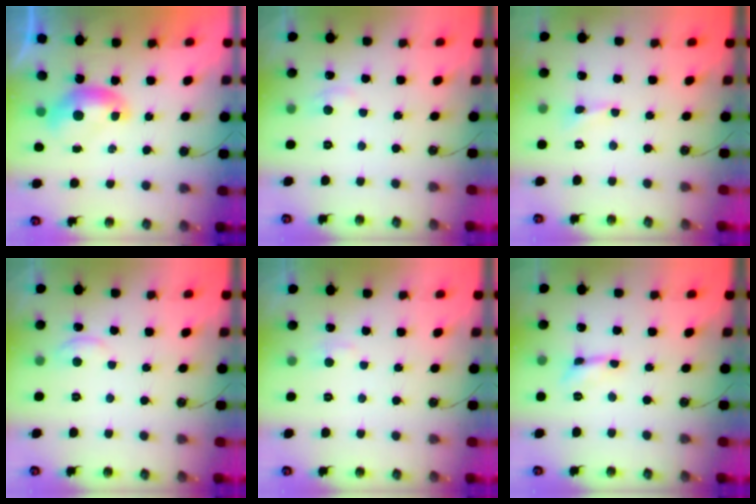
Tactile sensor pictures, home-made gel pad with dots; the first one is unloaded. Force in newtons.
{"total": 1.3, "press": 1.2, "slide": 0.5}
{"total": 1.9, "press": 1.8, "slide": 0.6}
{"total": 2.4, "press": 2.4, "slide": 0.3}
{"total": 1.9, "press": 1.7, "slide": 0.7}
{"total": 1.1, "press": 1.1, "slide": 0.3}